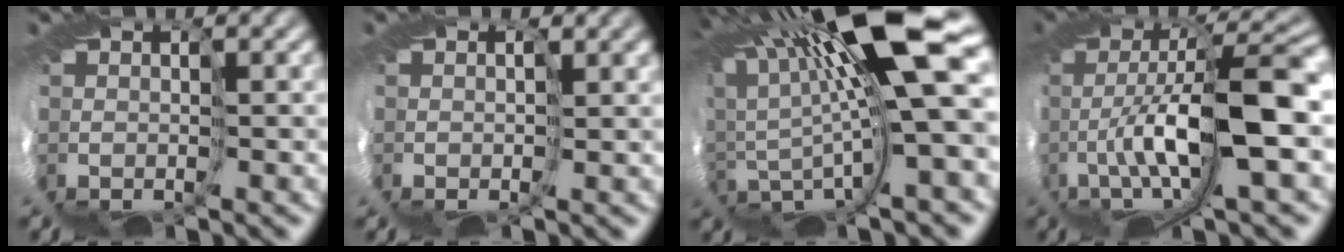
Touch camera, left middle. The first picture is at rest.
{"total": 1.3, "force": [0.6, 0.5, 1.0], "torque": [-0.025, 0.008, 0.002]}
{"total": 11.9, "force": [5.5, 0.4, 10.6], "torque": [-0.202, 0.002, 0.097]}
{"total": 6.5, "force": [-0.5, 0.6, 6.4], "torque": [-0.127, 0.013, -0.024]}